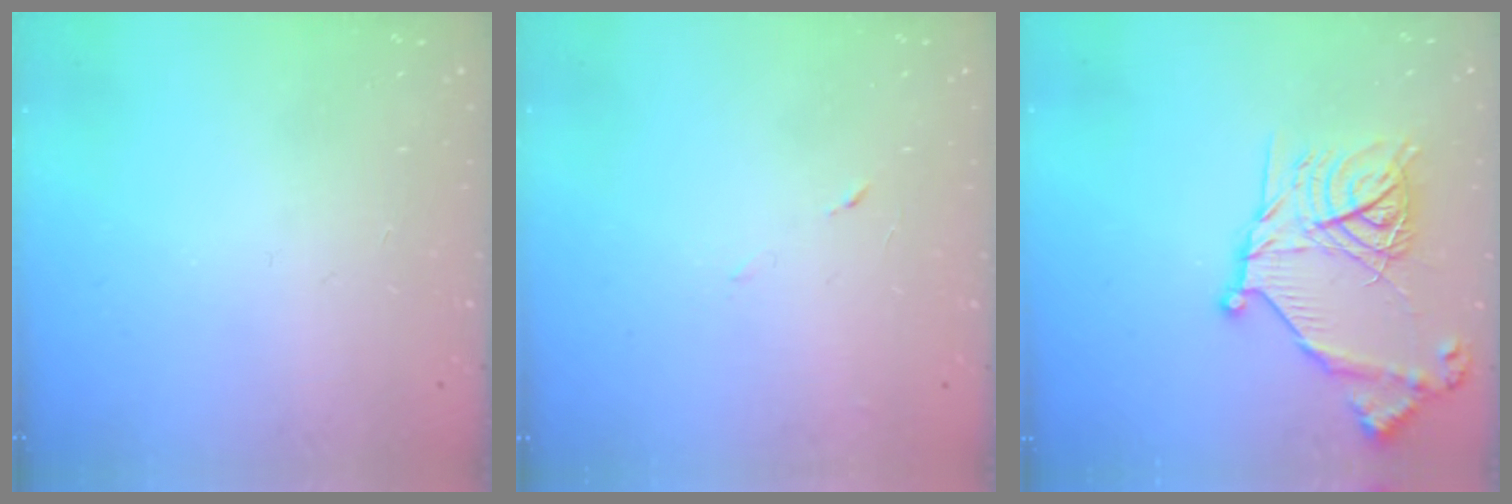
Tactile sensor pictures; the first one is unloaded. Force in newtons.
{"total": 5.3, "press": 5.3, "slide": 0.6}
{"total": 18.2, "press": 18.2, "slide": 1.1}